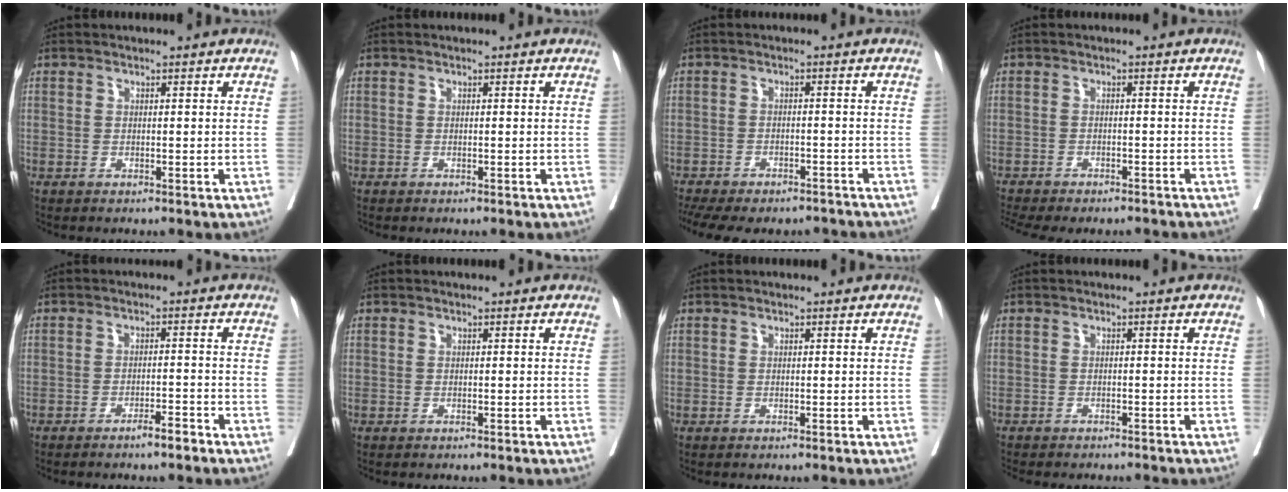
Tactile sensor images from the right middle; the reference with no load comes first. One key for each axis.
{"total": 0.0}
{"total": 14.2, "fx": -11.9, "fy": 5.4, "fz": 5.6, "tx": -0.141, "ty": -0.001, "tz": -0.156}
{"total": 10.7, "fx": -9.5, "fy": 2.5, "fz": 4.1, "tx": -0.079, "ty": -0.004, "tz": -0.125}
{"total": 2.6, "fx": -2.0, "fy": 0.1, "fz": 1.6, "tx": -0.028, "ty": -0.002, "tz": -0.031}
{"total": 0.0}
{"total": 0.0}
{"total": 5.6, "fx": -5.0, "fy": 1.2, "fz": 2.1, "tx": -0.026, "ty": -0.006, "tz": -0.064}